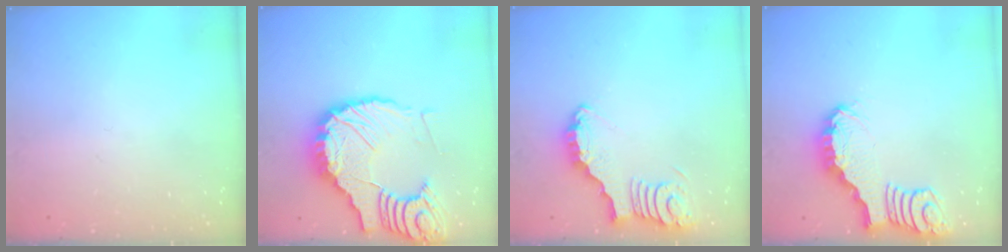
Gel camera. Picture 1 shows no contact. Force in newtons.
{"total": 17.5, "press": 17.3, "slide": 2.1}
{"total": 3.8, "press": 3.7, "slide": 0.3}
{"total": 2.4, "press": 2.4, "slide": 0.2}